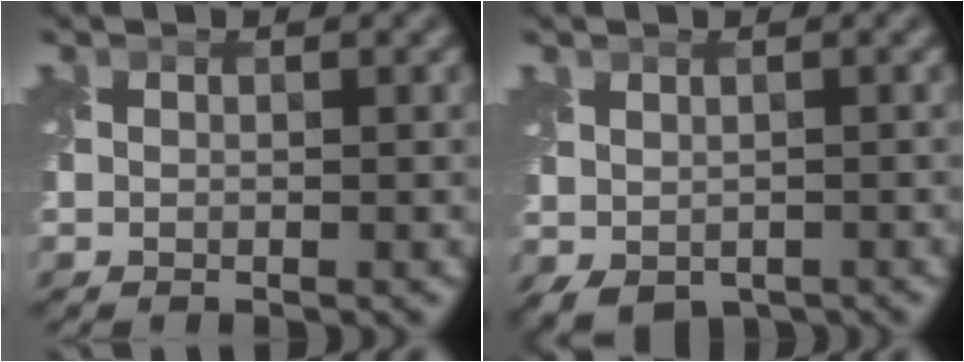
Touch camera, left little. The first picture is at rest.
{"total": 2.2, "force": [-0.8, 1.6, 1.4], "torque": [-0.029, -0.004, -0.003]}